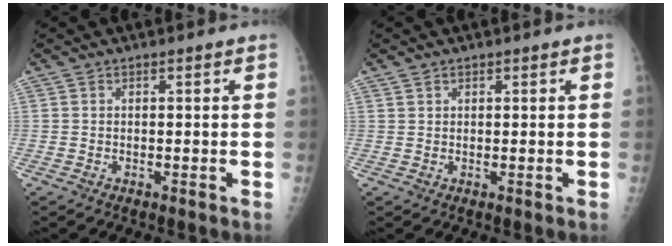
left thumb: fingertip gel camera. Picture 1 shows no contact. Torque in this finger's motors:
{"motor_torque": [-0.39, -0.16, -0.34, -0.13, 0.01]}